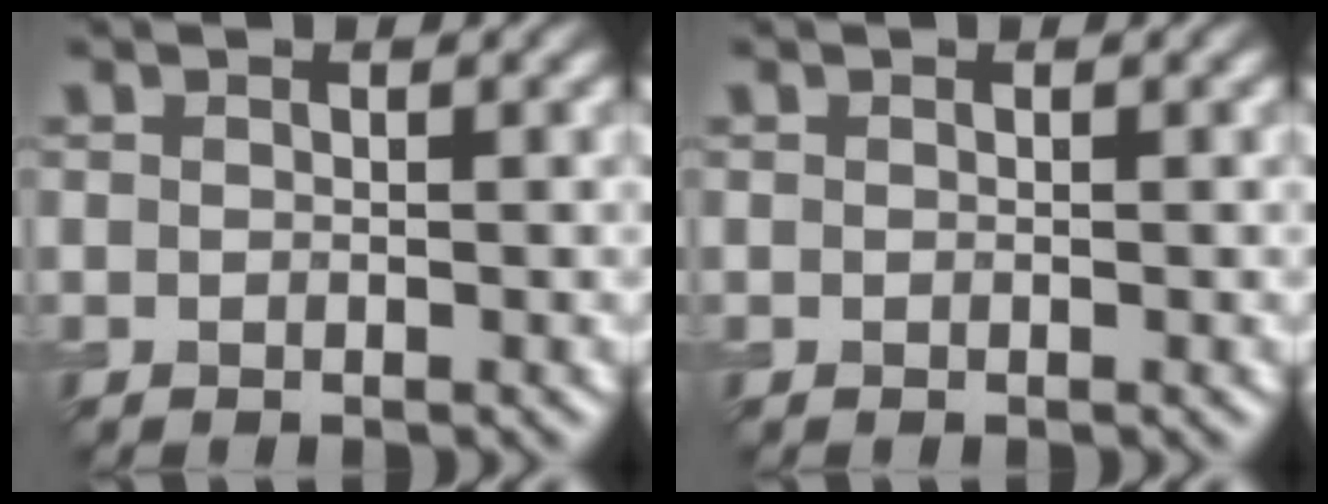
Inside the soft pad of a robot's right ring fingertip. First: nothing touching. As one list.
[{"total": 0.0}]